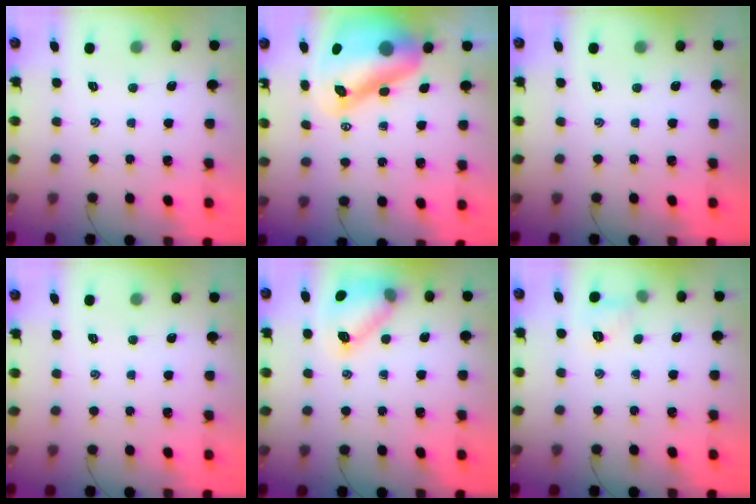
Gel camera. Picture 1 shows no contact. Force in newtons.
{"total": 14.9, "press": 14.3, "slide": 4.2}
{"total": 0.0}
{"total": 0.0}
{"total": 13.4, "press": 13.4, "slide": 0.6}
{"total": 5.9, "press": 5.7, "slide": 1.3}